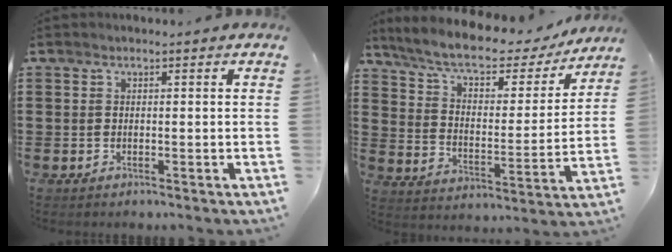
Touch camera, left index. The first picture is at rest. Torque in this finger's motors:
{"motor_torque": [1.06, -1.08, 0.57, 0.21]}